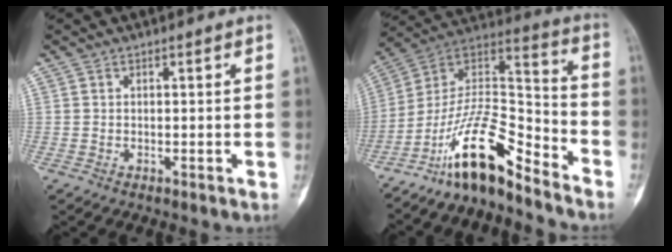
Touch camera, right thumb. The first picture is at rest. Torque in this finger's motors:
{"motor_torque": [1.48, -0.37, 1.49, -1.28, 0.17]}